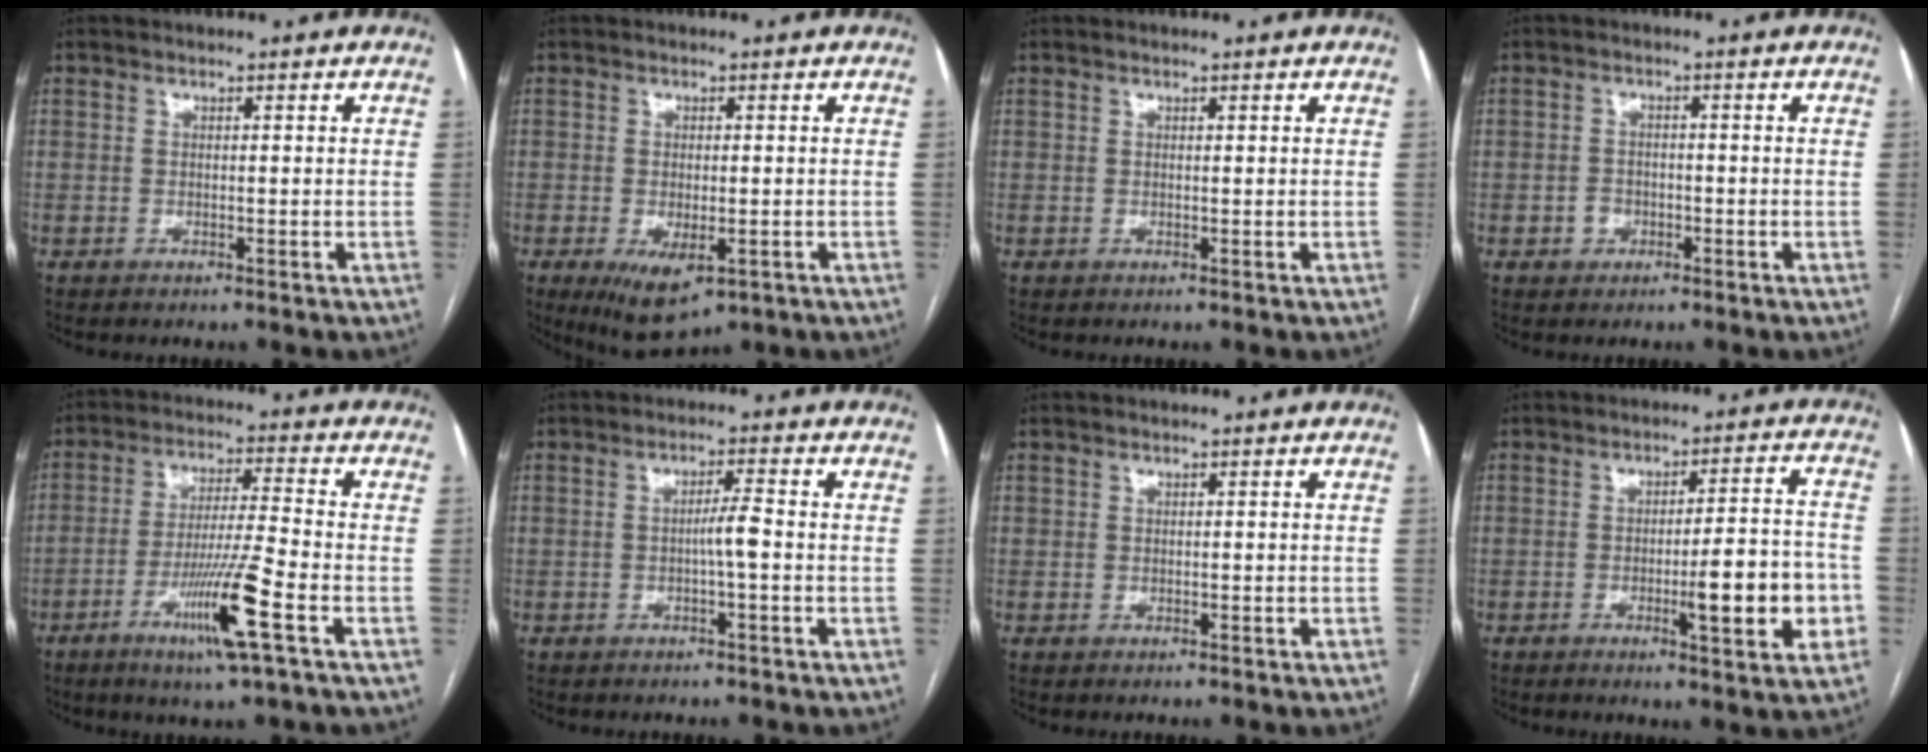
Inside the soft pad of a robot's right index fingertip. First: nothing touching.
{"total": 7.3, "force": [-3.1, 3.1, 5.8], "torque": [-0.096, -0.018, -0.036]}
{"total": 0.0}
{"total": 2.2, "force": [-0.9, 2.0, 0.6], "torque": [-0.003, 0.008, -0.012]}
{"total": 11.0, "force": [-4.9, -0.8, 9.8], "torque": [-0.185, -0.016, -0.091]}
{"total": 2.9, "force": [-0.6, -0.2, 2.9], "torque": [-0.047, 0.001, -0.011]}
{"total": 0.0}
{"total": 10.3, "force": [-3.0, 1.4, 9.8], "torque": [-0.133, 0.005, -0.039]}